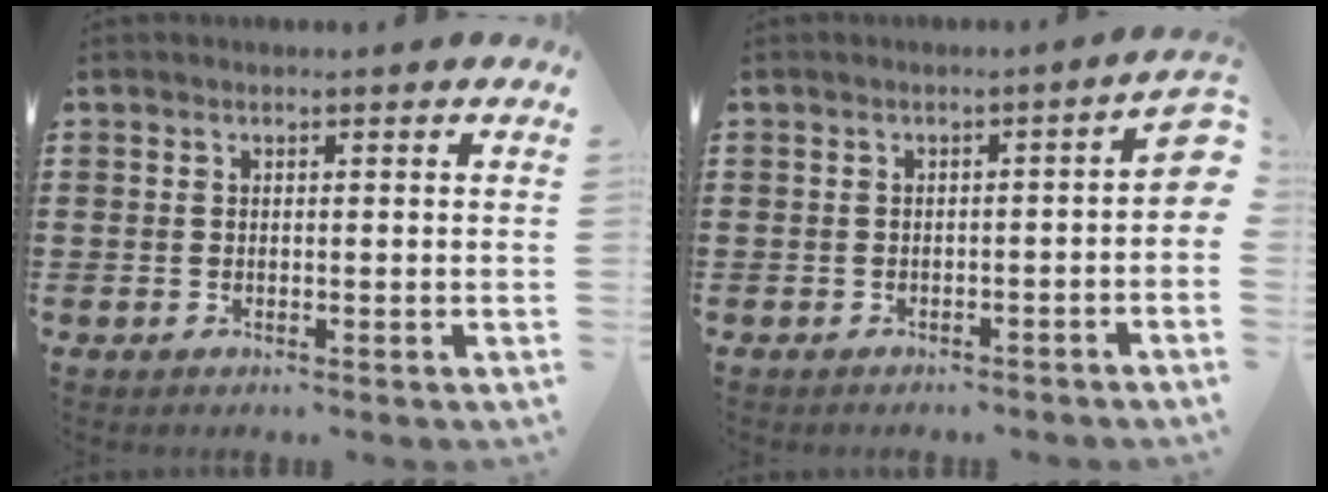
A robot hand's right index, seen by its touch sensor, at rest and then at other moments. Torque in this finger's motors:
{"motor_torque": [0.26, 0.23, 0.39, 0.02]}